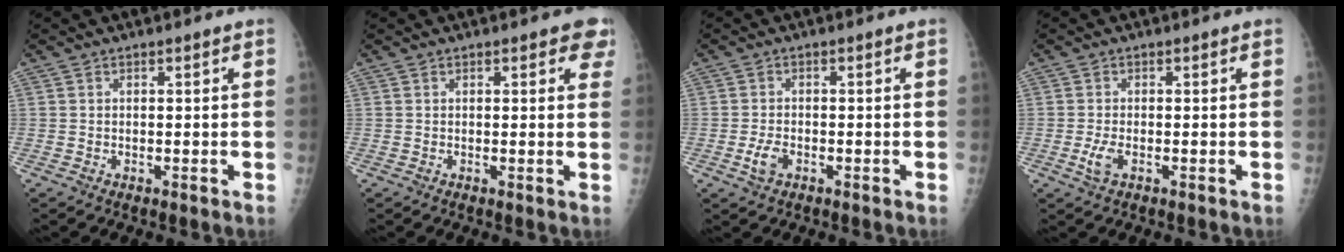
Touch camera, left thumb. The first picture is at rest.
{"total": 3.5, "force": [1.8, 1.5, 2.6], "torque": [-0.007, -0.003, 0.013]}
{"total": 3.1, "force": [-1.3, 1.8, 2.1], "torque": [-0.045, 0.008, -0.023]}
{"total": 2.8, "force": [-0.9, 1.3, 2.3], "torque": [-0.056, 0.002, -0.019]}